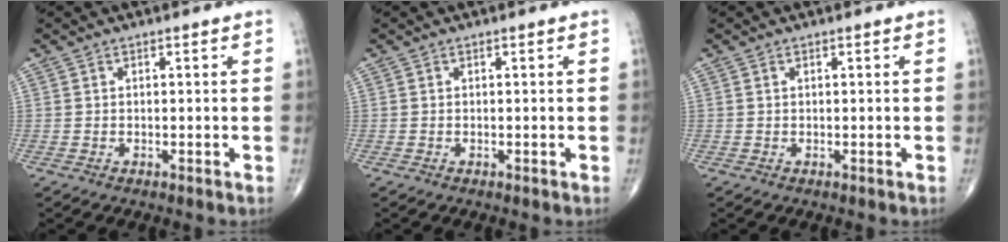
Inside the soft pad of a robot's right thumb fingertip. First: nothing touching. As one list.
[{"total": 0.0}, {"total": 0.0}]